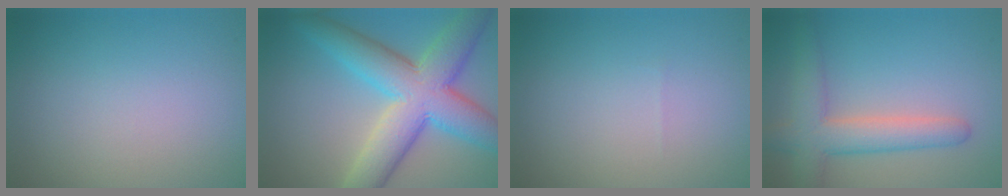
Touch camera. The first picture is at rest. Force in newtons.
{"total": 10.0, "press": 10.0, "slide": 0.2}
{"total": 0.0}
{"total": 4.9, "press": 4.9, "slide": 0.3}